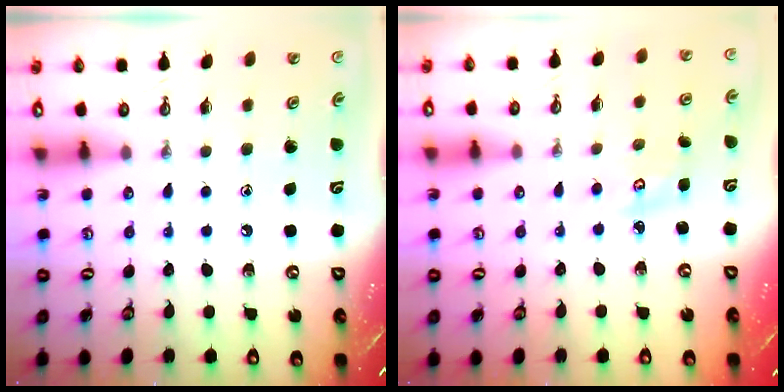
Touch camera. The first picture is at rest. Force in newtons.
{"total": 2.8, "press": 2.8, "slide": 0.3}